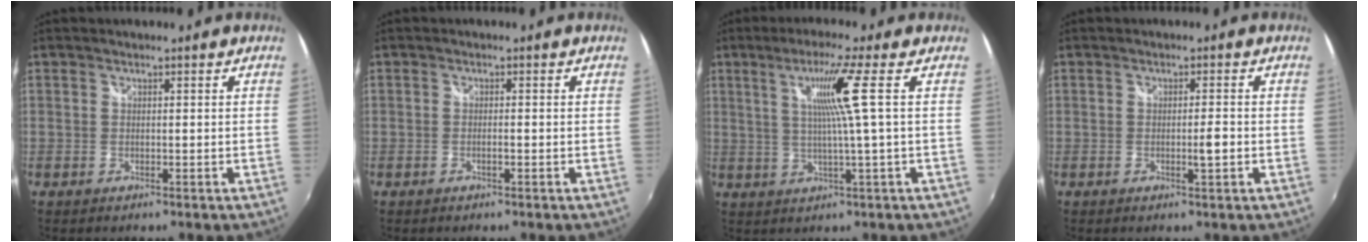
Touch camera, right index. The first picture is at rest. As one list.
[{"total": 0.7, "force": [-0.3, -0.1, 0.7], "torque": [-0.014, 0.005, -0.004]}, {"total": 7.6, "force": [1.9, -2.1, 7.1], "torque": [-0.119, 0.000, 0.035]}, {"total": 2.3, "force": [-0.6, -0.1, 2.2], "torque": [-0.036, 0.001, -0.008]}]